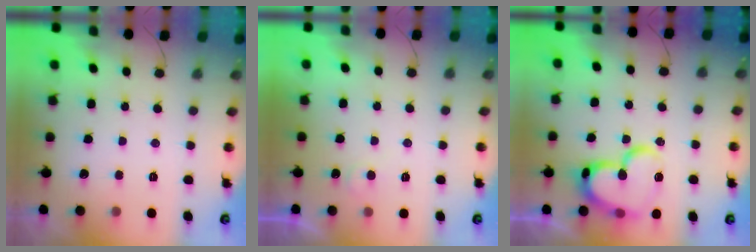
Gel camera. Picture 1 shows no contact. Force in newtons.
{"total": 3.9, "press": 3.8, "slide": 0.4}
{"total": 19.1, "press": 19.0, "slide": 2.0}